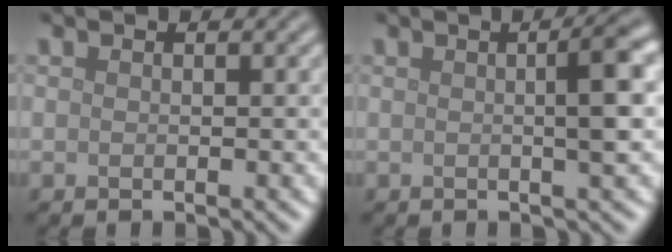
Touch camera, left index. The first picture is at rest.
{"total": 3.9, "force": [0.3, 0.7, 3.8], "torque": [-0.048, 0.009, 0.000]}